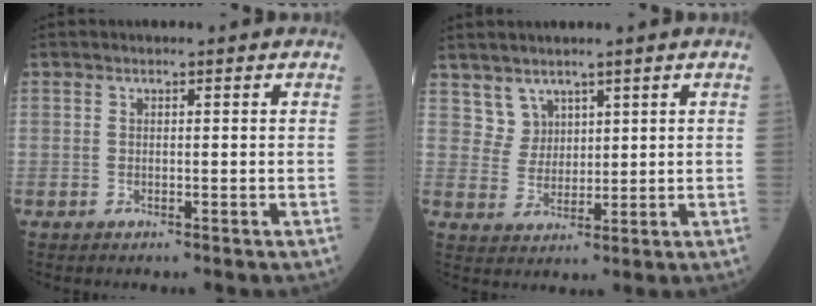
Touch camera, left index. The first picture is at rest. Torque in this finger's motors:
{"motor_torque": [-0.17, -0.02, -0.01, -0.03]}